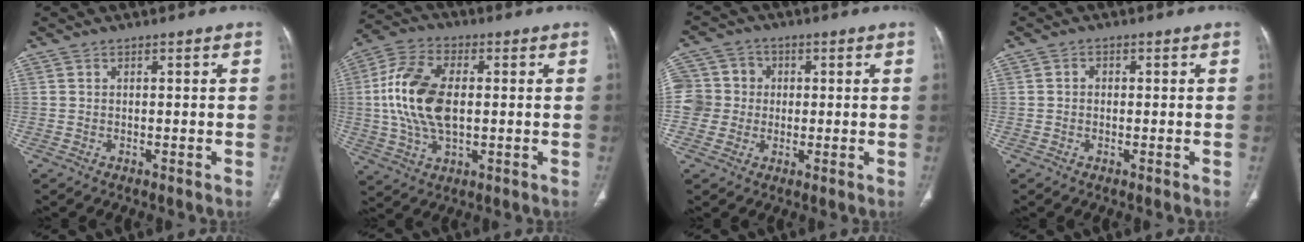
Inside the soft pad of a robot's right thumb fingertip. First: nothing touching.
{"total": 14.9, "force": [0.7, 8.4, 12.3], "torque": [-0.251, 0.011, 0.012]}
{"total": 8.4, "force": [-0.1, 8.1, 2.1], "torque": [-0.021, 0.017, -0.005]}
{"total": 1.2, "force": [0.0, 1.1, 0.6], "torque": [-0.003, 0.004, -0.003]}